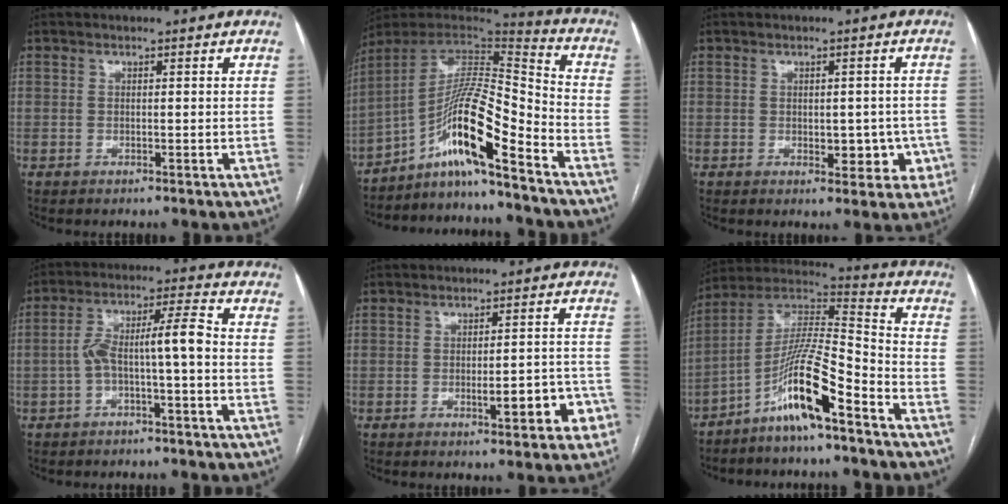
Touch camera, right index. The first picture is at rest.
{"total": 14.4, "force": [-8.7, 0.4, 11.5], "torque": [-0.208, 0.016, -0.154]}
{"total": 5.3, "force": [-1.0, 3.3, 4.1], "torque": [-0.032, 0.009, -0.005]}
{"total": 7.5, "force": [-1.6, 0.7, 7.3], "torque": [-0.134, 0.036, -0.026]}
{"total": 6.4, "force": [-2.7, 1.7, 5.6], "torque": [-0.066, 0.015, -0.029]}
{"total": 13.3, "force": [-8.0, 0.8, 10.5], "torque": [-0.206, 0.008, -0.154]}